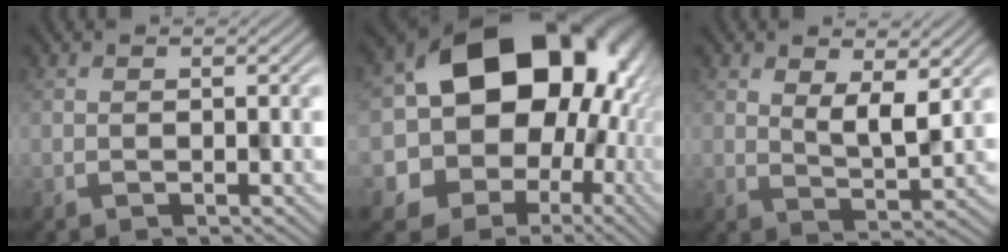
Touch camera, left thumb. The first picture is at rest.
{"total": 19.9, "force": [3.1, 17.2, 9.5], "torque": [-0.159, -0.025, 0.058]}
{"total": 3.3, "force": [2.4, 1.1, 2.0], "torque": [-0.043, -0.004, 0.048]}